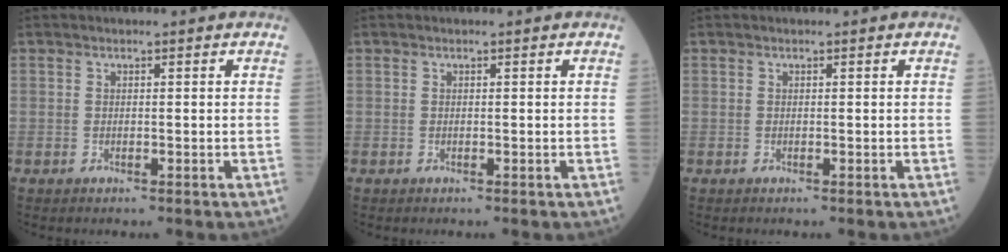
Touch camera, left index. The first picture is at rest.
{"total": 0.0}
{"total": 0.0}